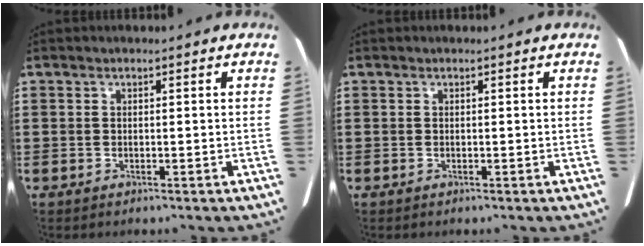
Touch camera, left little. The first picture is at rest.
{"total": 0.0}